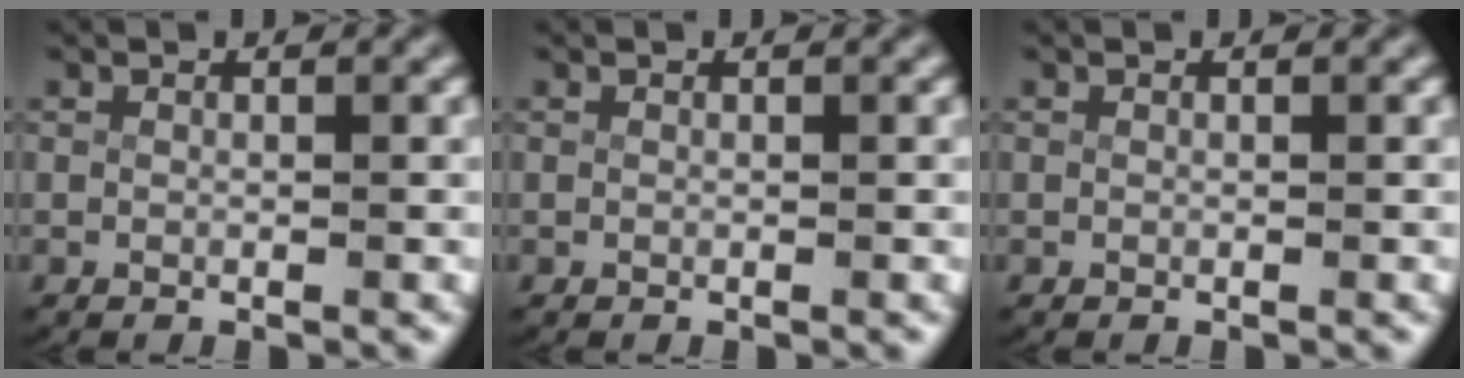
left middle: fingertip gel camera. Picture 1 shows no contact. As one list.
[{"total": 0.0}, {"total": 0.0}]